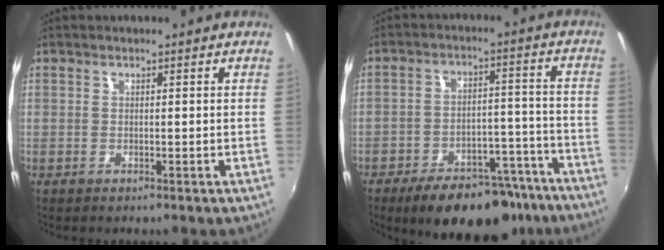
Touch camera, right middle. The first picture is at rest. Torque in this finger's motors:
{"motor_torque": [1.00, -1.14, 0.28, 0.02]}